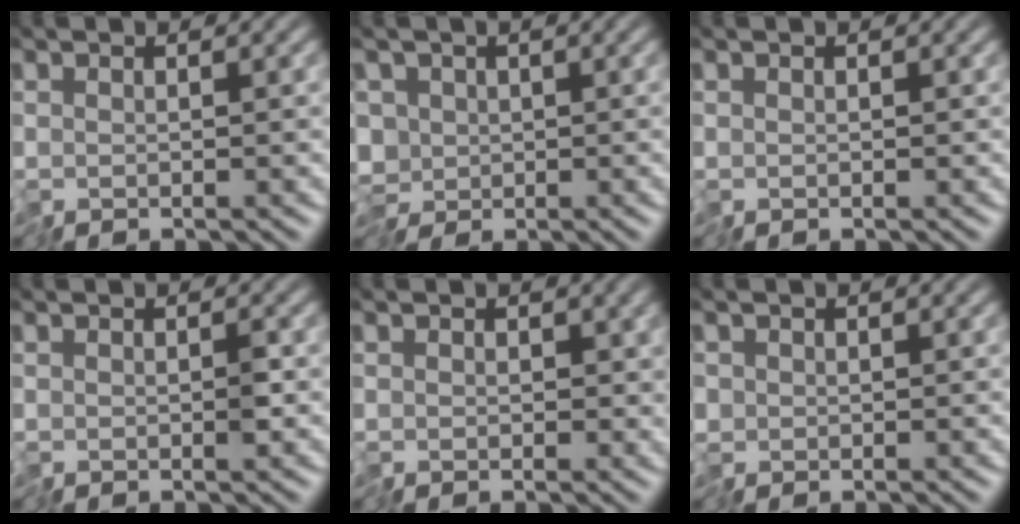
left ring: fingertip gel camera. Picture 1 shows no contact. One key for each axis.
{"total": 4.6, "fx": -1.0, "fy": 3.7, "fz": 2.6, "tx": -0.056, "ty": -0.003, "tz": -0.032}
{"total": 0.0}
{"total": 1.0, "fx": -0.3, "fy": 0.3, "fz": 0.9, "tx": -0.017, "ty": -0.002, "tz": -0.003}
{"total": 1.2, "fx": 0.3, "fy": 1.0, "fz": 0.5, "tx": -0.015, "ty": -0.001, "tz": 0.001}
{"total": 0.8, "fx": -0.1, "fy": 0.8, "fz": 0.0, "tx": 0.001, "ty": 0.000, "tz": -0.006}